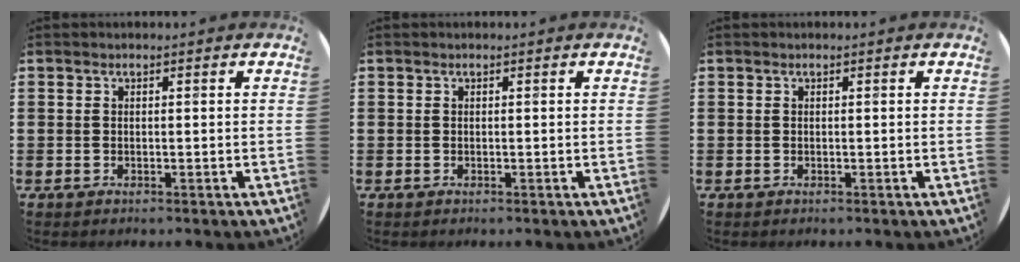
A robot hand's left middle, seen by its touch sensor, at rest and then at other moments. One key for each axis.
{"total": 0.0}
{"total": 0.0}